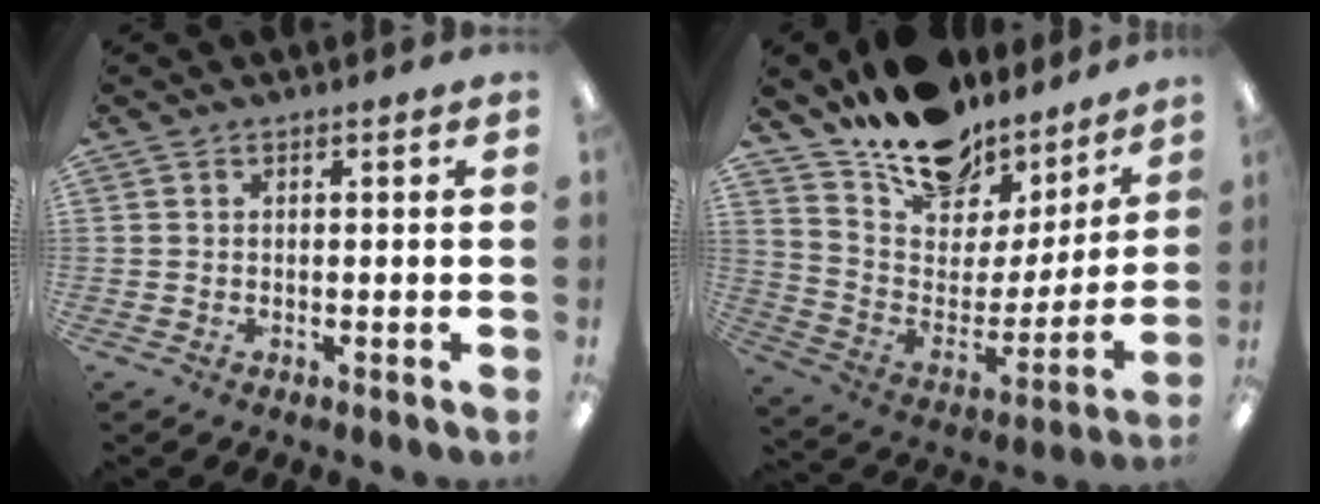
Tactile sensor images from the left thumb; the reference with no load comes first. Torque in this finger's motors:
{"motor_torque": [0.82, 0.28, 1.44, -1.33, 0.39]}